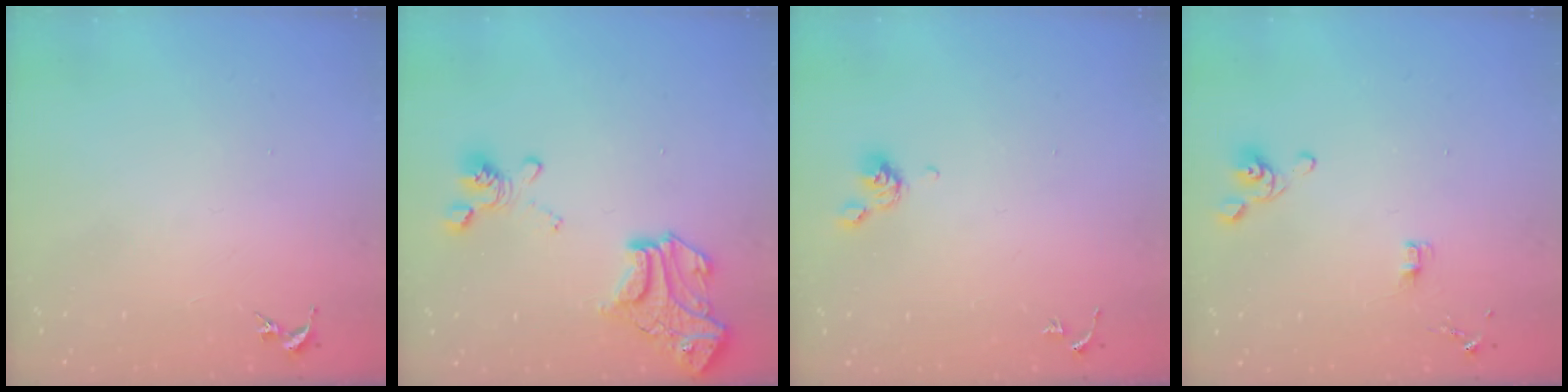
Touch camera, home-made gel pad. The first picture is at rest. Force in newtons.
{"total": 19.8, "press": 19.7, "slide": 1.5}
{"total": 6.1, "press": 5.9, "slide": 1.3}
{"total": 5.4, "press": 4.7, "slide": 2.7}